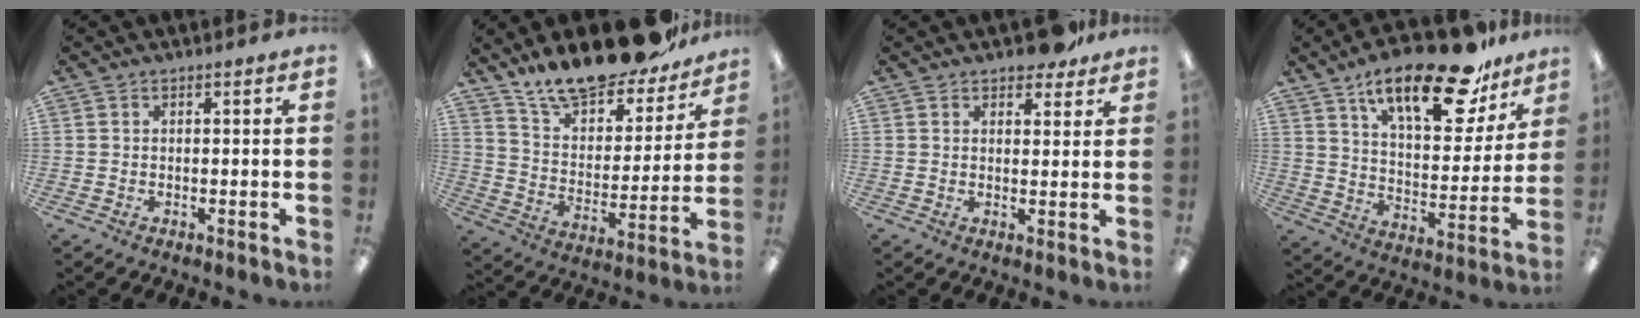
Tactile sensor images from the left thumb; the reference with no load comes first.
{"total": 18.3, "force": [16.4, 4.8, 6.5], "torque": [-0.108, -0.128, 0.281]}
{"total": 4.9, "force": [4.0, 2.2, 2.0], "torque": [-0.015, -0.020, 0.069]}
{"total": 22.2, "force": [15.4, 7.9, 13.9], "torque": [-0.212, -0.093, 0.255]}